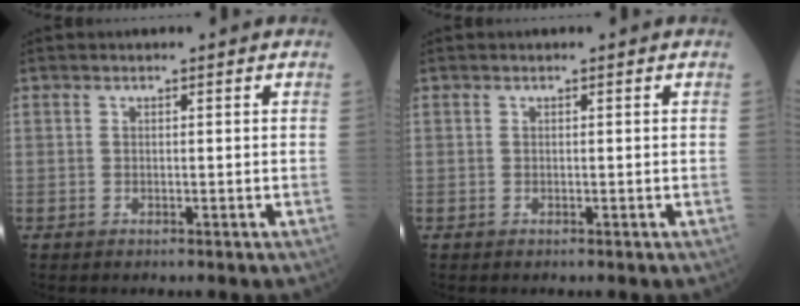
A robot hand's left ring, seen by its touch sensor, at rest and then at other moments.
{"total": 0.0}